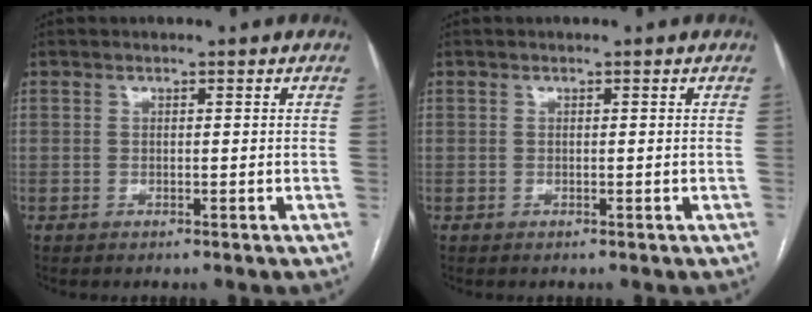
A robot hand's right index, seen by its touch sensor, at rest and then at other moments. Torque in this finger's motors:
{"motor_torque": [-0.01, -0.01, 0.00, 0.00]}